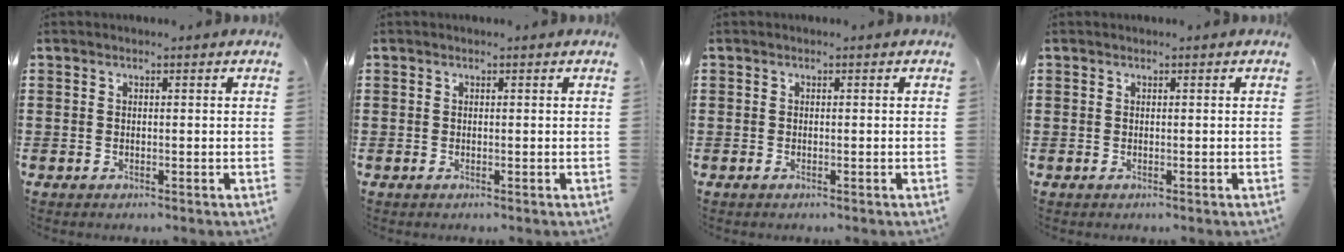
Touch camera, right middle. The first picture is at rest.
{"total": 0.0}
{"total": 0.0}
{"total": 0.0}